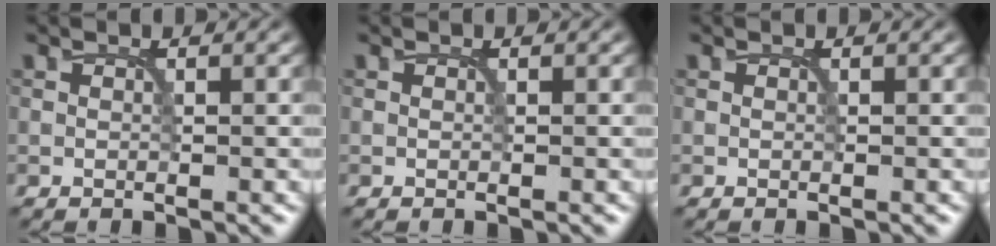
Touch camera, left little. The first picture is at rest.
{"total": 0.0}
{"total": 0.0}